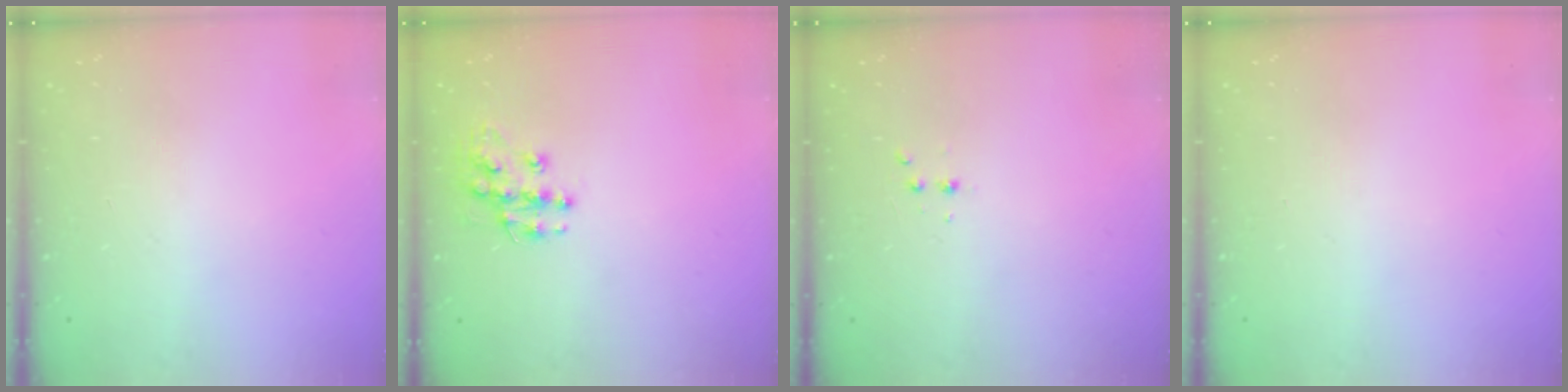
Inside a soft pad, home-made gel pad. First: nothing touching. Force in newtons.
{"total": 10.0, "press": 10.0, "slide": 0.6}
{"total": 2.9, "press": 2.7, "slide": 1.0}
{"total": 0.0}